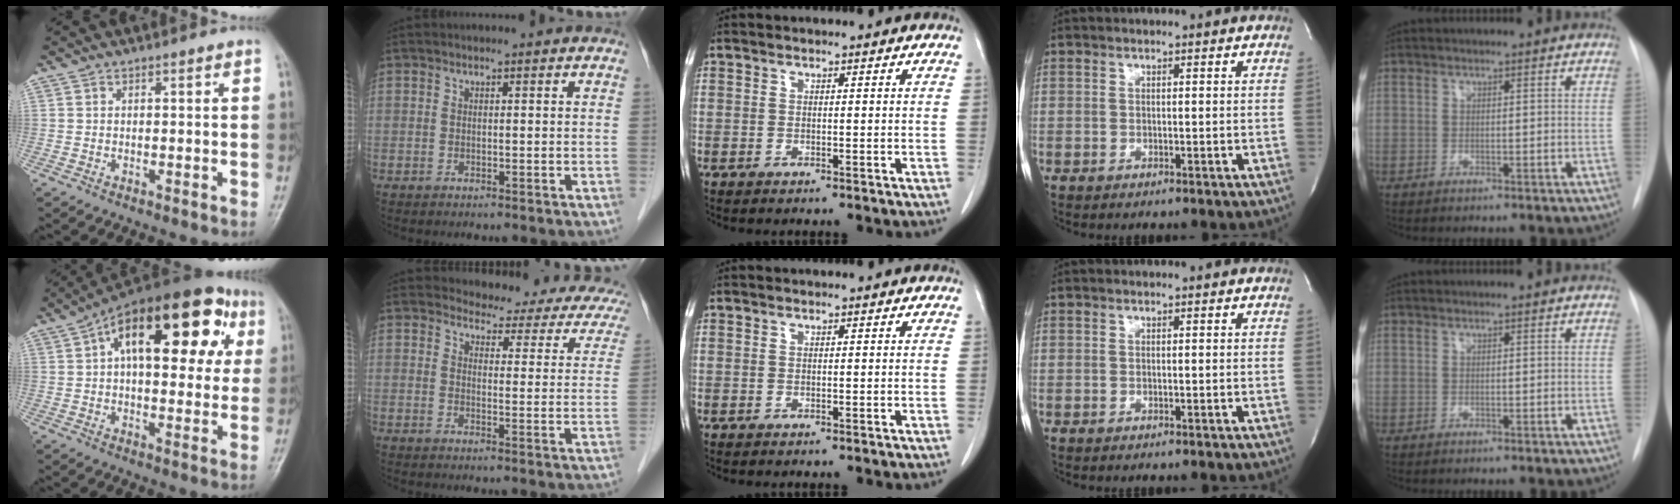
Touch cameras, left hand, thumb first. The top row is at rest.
{"thumb": {"total": 25.2, "force": [7.7, 12.3, 20.6], "torque": [-0.273, 0.036, 0.105]}, "index": {"total": 13.3, "force": [11.7, 4.4, 4.6], "torque": [-0.028, -0.021, 0.105]}}